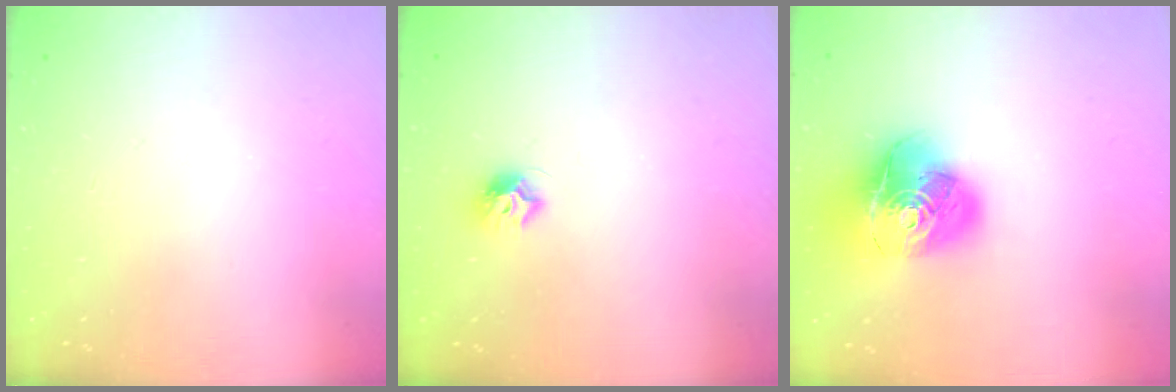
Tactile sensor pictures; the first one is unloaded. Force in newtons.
{"total": 7.1, "press": 7.1, "slide": 0.5}
{"total": 18.9, "press": 18.8, "slide": 2.1}